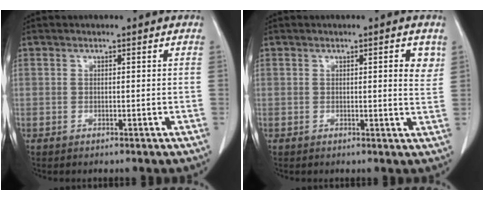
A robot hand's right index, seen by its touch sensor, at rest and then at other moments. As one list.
[{"total": 2.8, "force": [1.2, 0.5, 2.5], "torque": [-0.027, -0.005, 0.011]}]